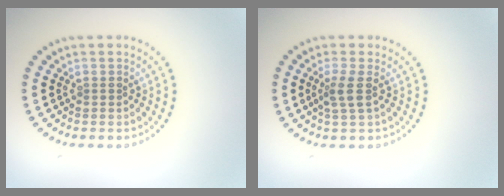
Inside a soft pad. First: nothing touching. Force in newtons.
{"total": 1.9, "press": 1.5, "slide": 1.2}